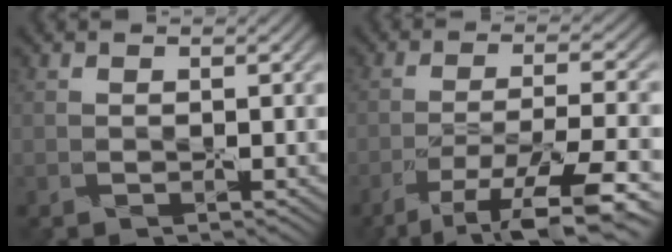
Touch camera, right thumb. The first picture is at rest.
{"total": 10.5, "force": [-6.8, 2.2, 7.7], "torque": [-0.136, 0.002, -0.110]}